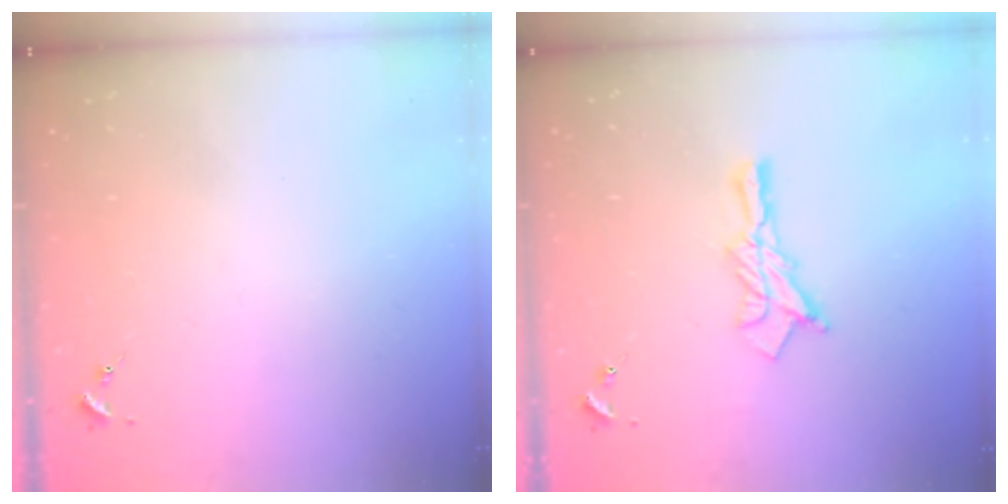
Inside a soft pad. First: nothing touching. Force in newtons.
{"total": 10.6, "press": 10.6, "slide": 0.8}